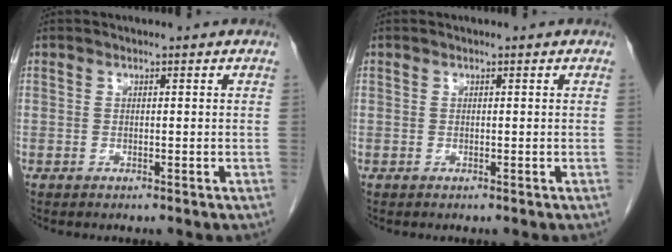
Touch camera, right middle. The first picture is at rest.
{"total": 0.0}